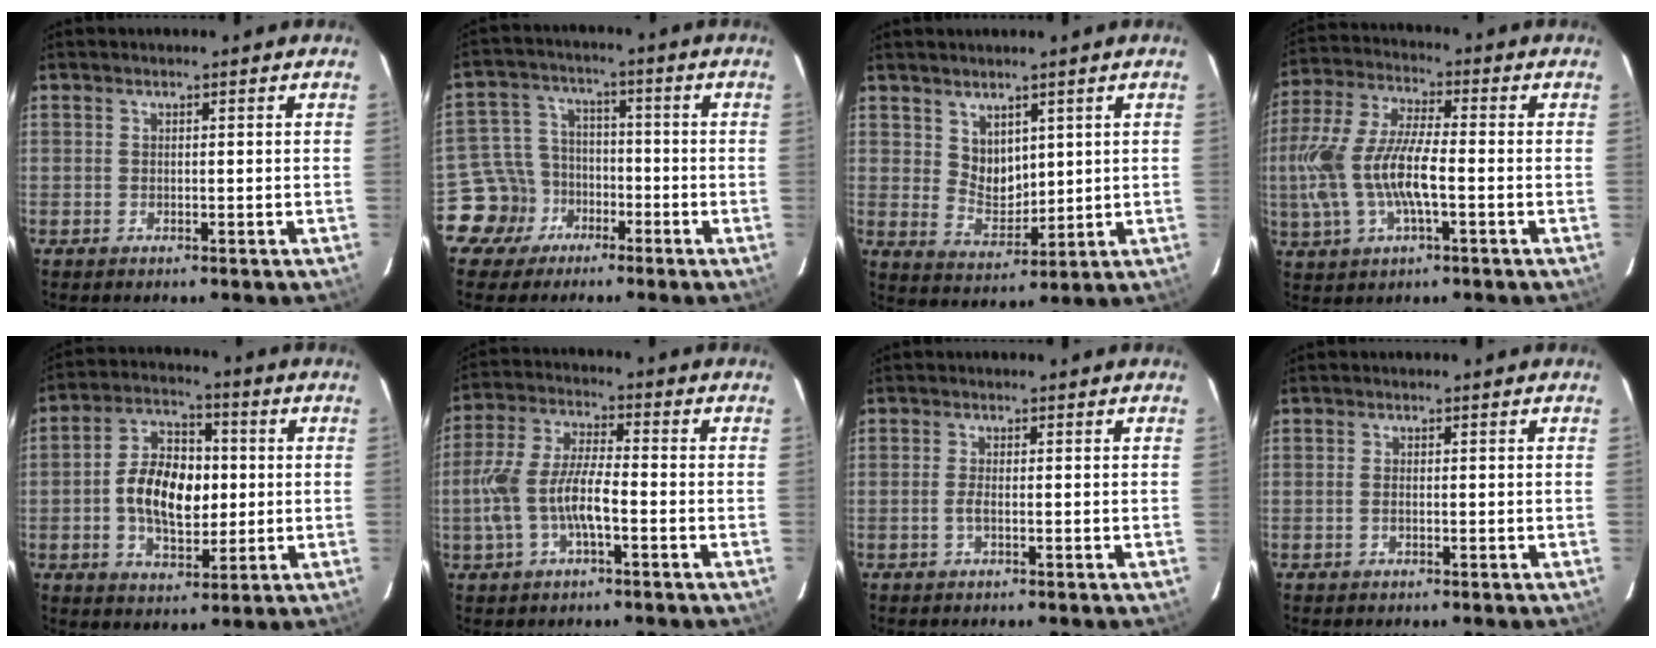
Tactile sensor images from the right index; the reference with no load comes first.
{"total": 9.1, "force": [-5.1, 7.5, 0.7], "torque": [-0.040, 0.030, -0.081]}
{"total": 5.7, "force": [3.1, 4.0, 2.7], "torque": [-0.040, 0.000, 0.069]}
{"total": 15.4, "force": [-2.7, 5.6, 14.1], "torque": [-0.301, 0.000, -0.053]}
{"total": 12.5, "force": [-0.6, 7.5, 10.0], "torque": [-0.190, 0.020, -0.007]}
{"total": 10.8, "force": [-3.0, 3.7, 9.7], "torque": [-0.207, 0.004, -0.056]}
{"total": 1.4, "force": [-0.5, 0.2, 1.3], "torque": [-0.028, -0.001, -0.010]}
{"total": 0.9, "force": [-0.3, 0.5, 0.7], "torque": [-0.016, 0.000, -0.006]}